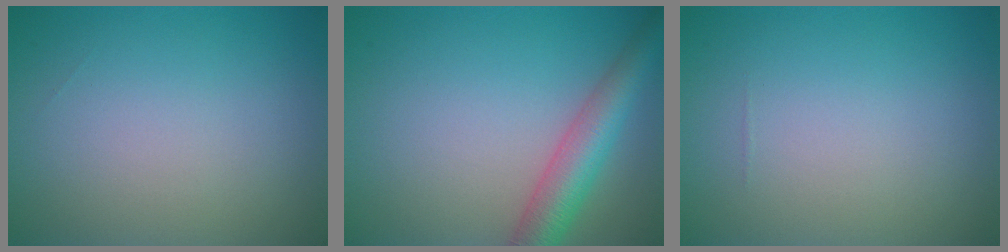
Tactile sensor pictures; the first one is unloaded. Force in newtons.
{"total": 4.8, "press": 4.8, "slide": 0.1}
{"total": 0.0}